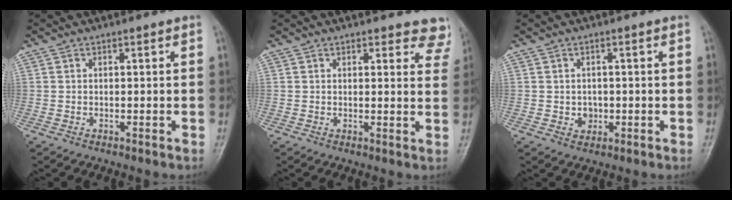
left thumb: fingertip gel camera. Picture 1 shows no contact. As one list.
[{"total": 6.4, "force": [5.8, 2.5, 1.4], "torque": [0.032, -0.027, 0.042]}, {"total": 2.3, "force": [-0.3, 2.1, 1.1], "torque": [-0.003, 0.003, 0.000]}]